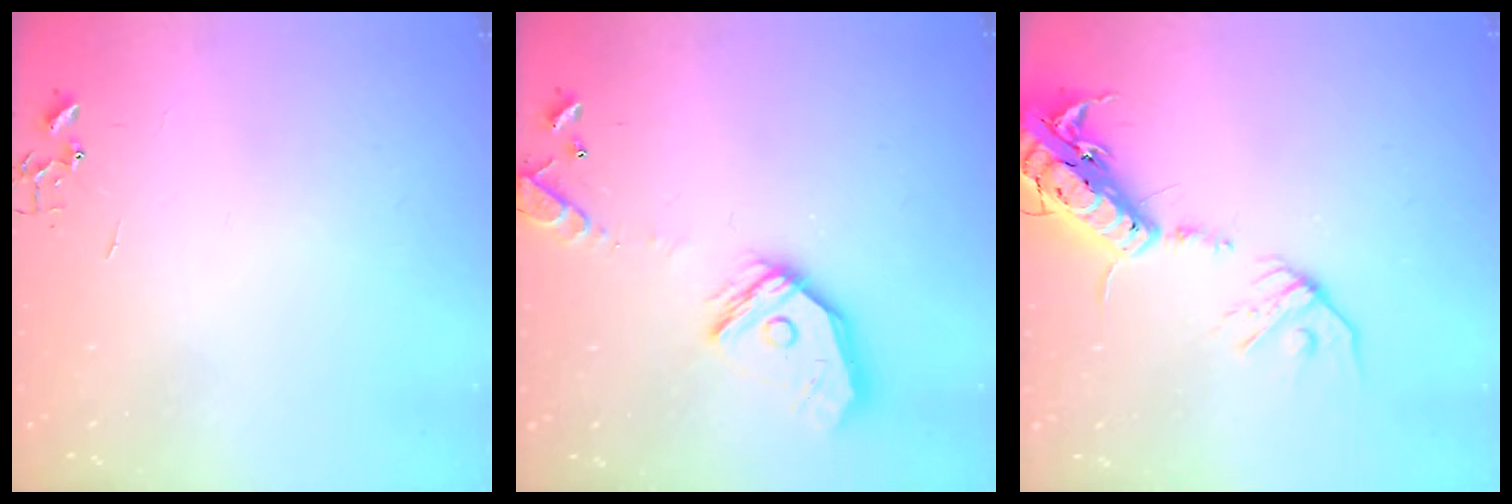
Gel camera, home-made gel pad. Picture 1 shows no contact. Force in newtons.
{"total": 16.2, "press": 16.1, "slide": 2.1}
{"total": 18.7, "press": 18.3, "slide": 3.9}